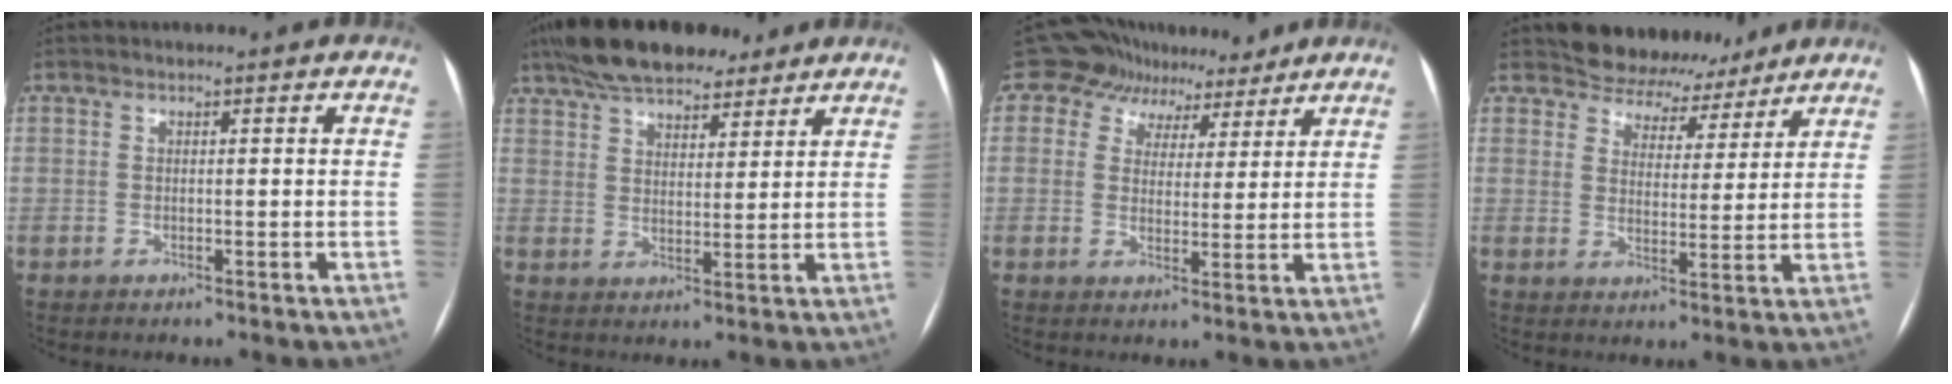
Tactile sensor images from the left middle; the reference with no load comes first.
{"total": 14.8, "force": [11.7, 5.5, 7.2], "torque": [-0.131, 0.043, 0.190]}
{"total": 11.1, "force": [8.1, 6.7, 3.6], "torque": [-0.064, 0.036, 0.115]}
{"total": 8.7, "force": [7.8, 4.0, 0.0], "torque": [0.015, 0.004, 0.099]}